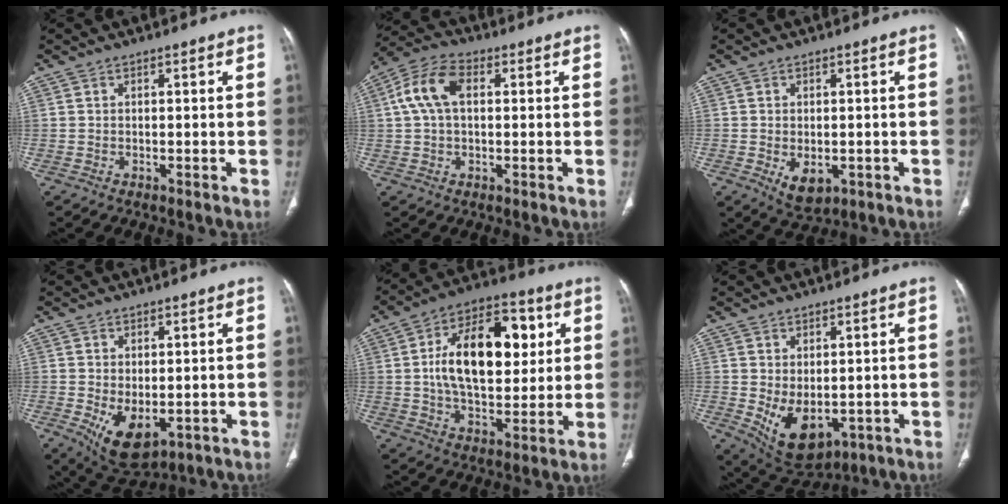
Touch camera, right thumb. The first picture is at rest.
{"total": 9.1, "force": [1.8, 5.5, 7.1], "torque": [-0.149, 0.027, 0.029]}
{"total": 5.3, "force": [-1.4, 3.4, 3.8], "torque": [-0.055, -0.004, -0.007]}
{"total": 8.7, "force": [-2.0, 5.0, 6.8], "torque": [-0.106, -0.013, -0.011]}
{"total": 19.8, "force": [3.8, 11.2, 15.9], "torque": [-0.226, 0.005, 0.059]}
{"total": 9.7, "force": [-1.5, 6.0, 7.5], "torque": [-0.111, -0.009, 0.004]}